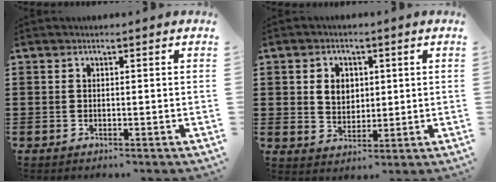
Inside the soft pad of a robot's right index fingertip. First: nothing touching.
{"total": 4.1, "force": [0.9, 3.3, 2.2], "torque": [-0.047, 0.008, 0.011]}